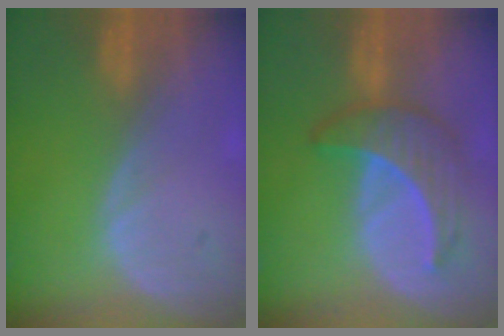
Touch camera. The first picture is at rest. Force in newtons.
{"total": 6.4, "press": 6.2, "slide": 1.4}